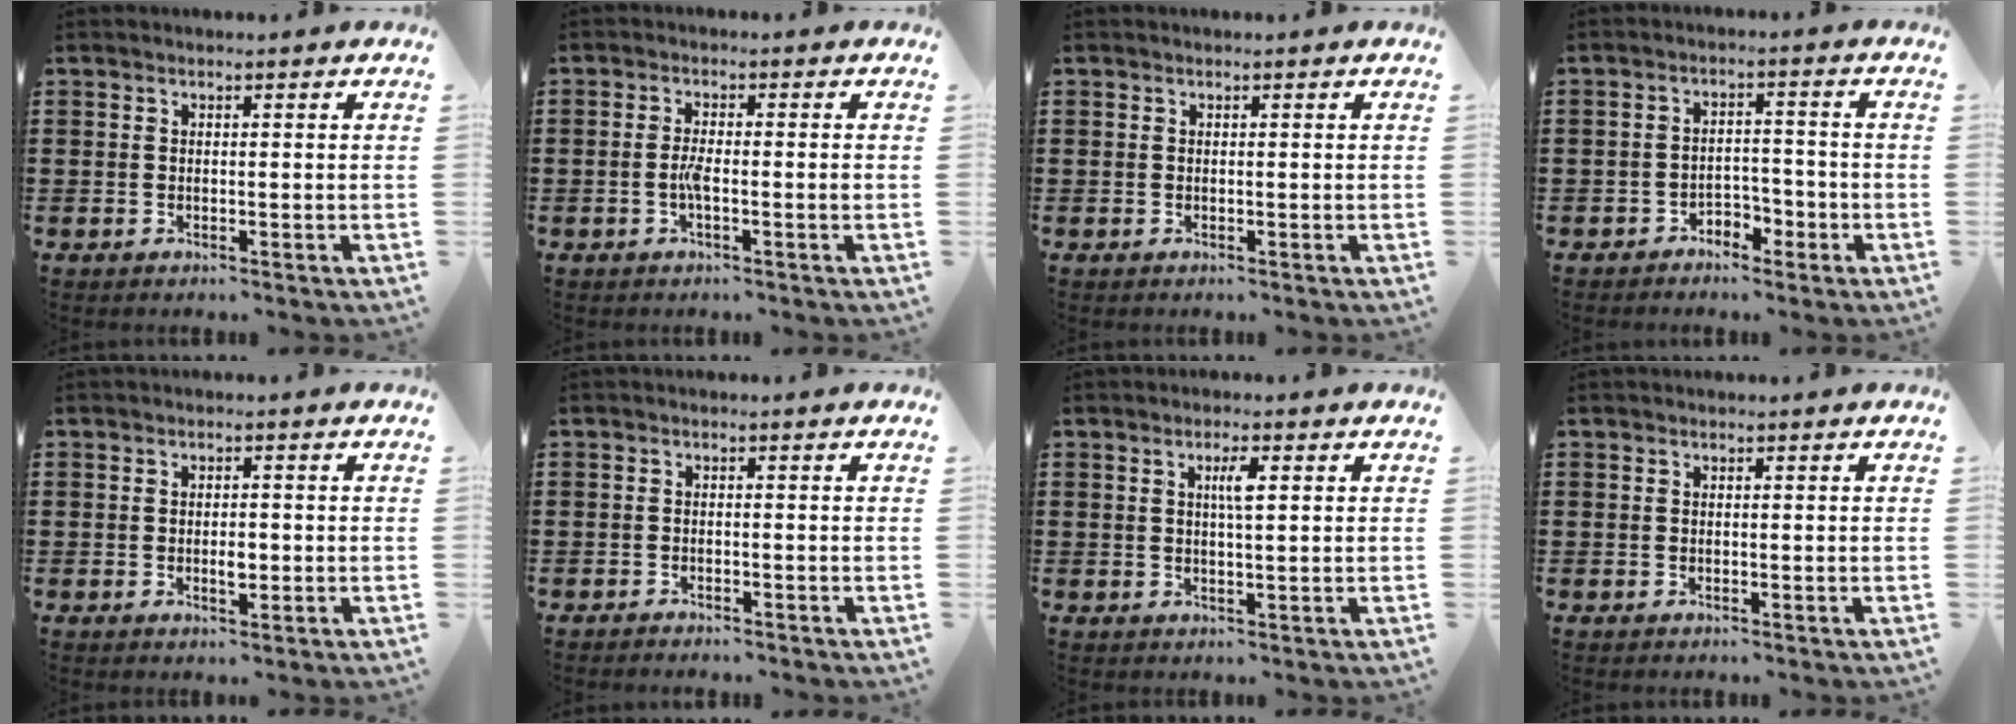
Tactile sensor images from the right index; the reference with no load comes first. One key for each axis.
{"total": 2.8, "fx": -0.8, "fy": 0.4, "fz": 2.6, "tx": -0.056, "ty": -0.001, "tz": -0.018}
{"total": 0.0}
{"total": 3.0, "fx": -2.4, "fy": 1.5, "fz": 1.0, "tx": -0.023, "ty": 0.006, "tz": -0.050}
{"total": 2.2, "fx": -0.3, "fy": 0.9, "fz": 2.0, "tx": -0.036, "ty": 0.002, "tz": -0.006}
{"total": 1.1, "fx": -1.1, "fy": 0.1, "fz": 0.0, "tx": -0.003, "ty": 0.003, "tz": -0.024}
{"total": 2.7, "fx": 0.7, "fy": 0.5, "fz": 2.6, "tx": -0.052, "ty": 0.004, "tz": 0.010}
{"total": 0.0}